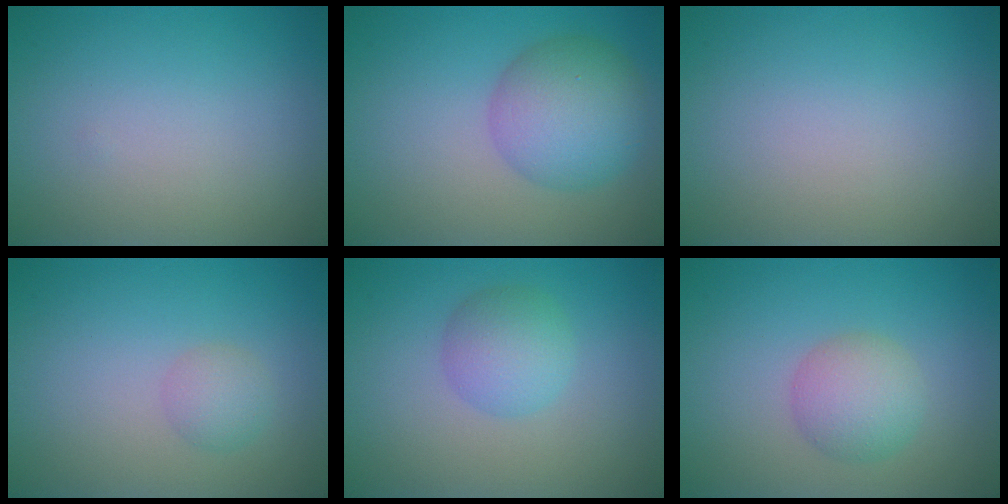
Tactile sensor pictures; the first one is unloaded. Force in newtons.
{"total": 5.9, "press": 5.8, "slide": 0.2}
{"total": 0.0}
{"total": 1.6, "press": 1.6, "slide": 0.0}
{"total": 3.2, "press": 3.2, "slide": 0.0}
{"total": 3.3, "press": 3.3, "slide": 0.0}